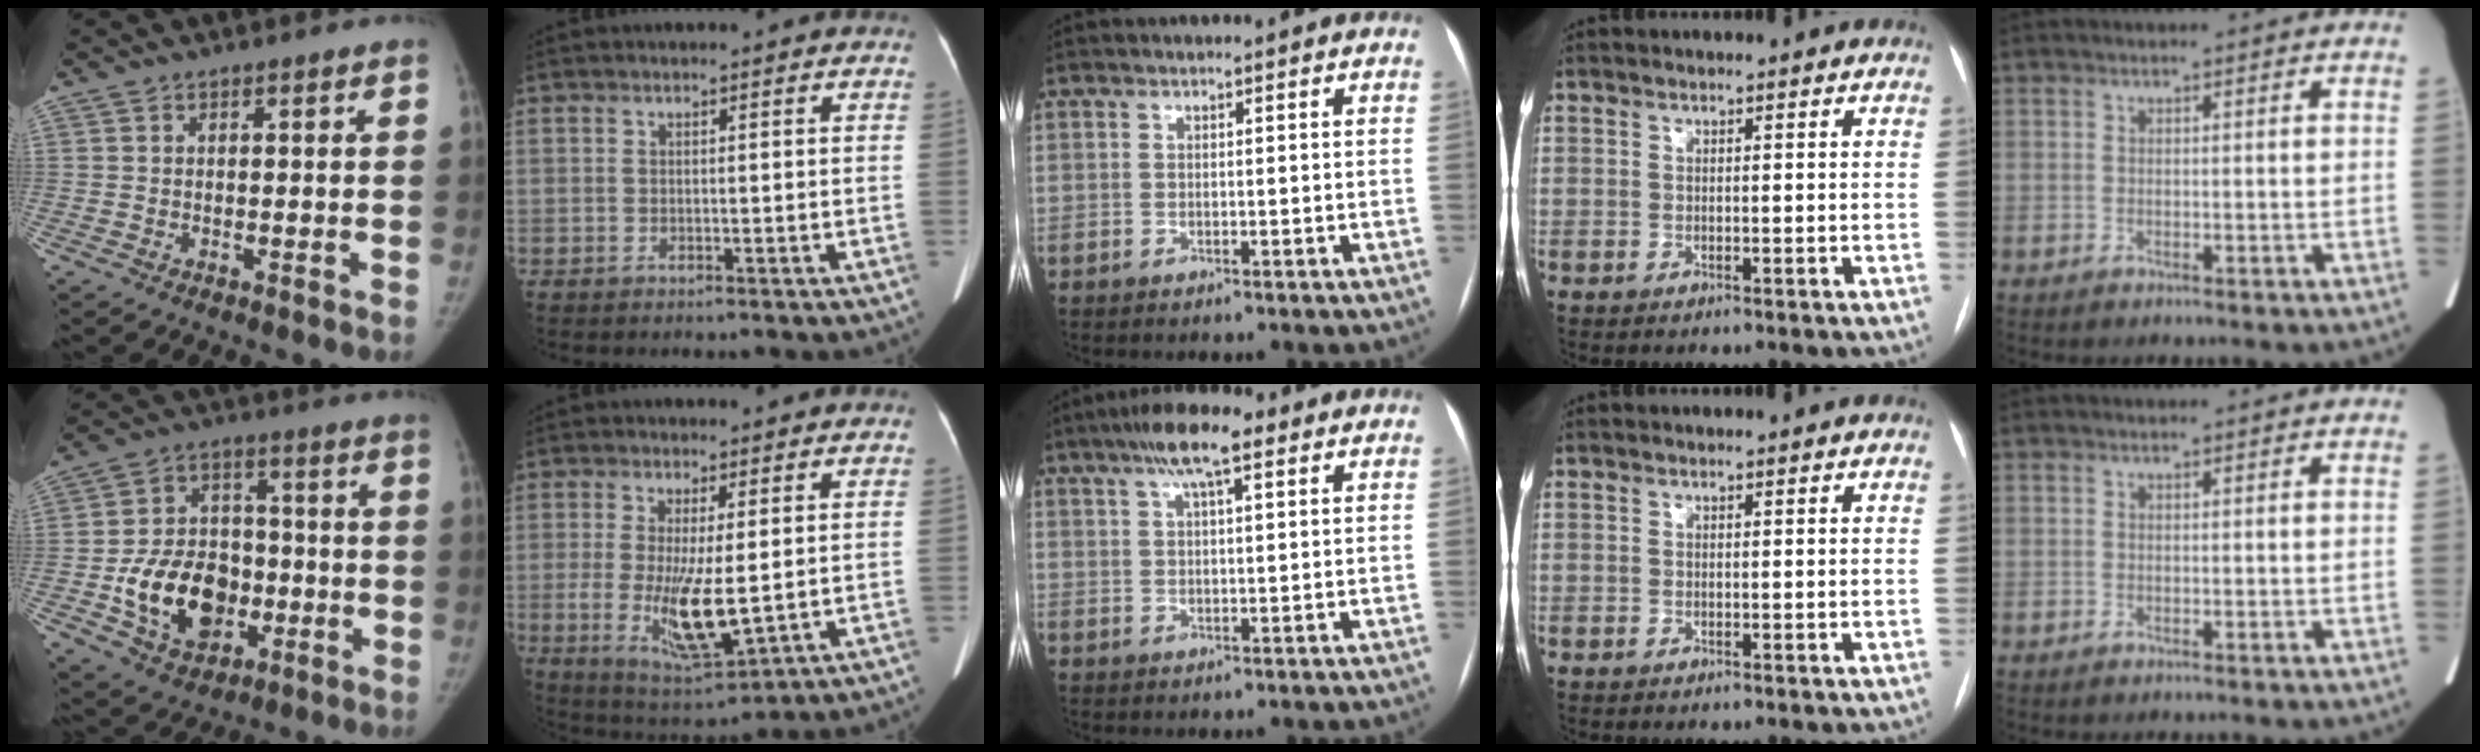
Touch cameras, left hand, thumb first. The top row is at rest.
{"thumb": {"total": 17.0, "force": [-4.3, 12.6, 10.5], "torque": [-0.132, 0.024, -0.061]}, "index": {"total": 9.7, "force": [-0.8, 2.3, 9.4], "torque": [-0.178, -0.031, 0.001]}, "middle": {"total": 7.9, "force": [4.6, 1.8, 6.2], "torque": [-0.112, 0.022, 0.073]}}